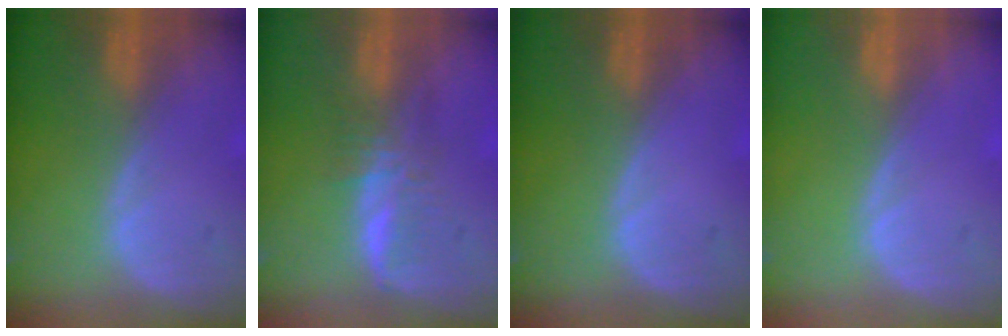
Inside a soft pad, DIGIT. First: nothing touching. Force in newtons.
{"total": 3.4, "press": 3.4, "slide": 0.6}
{"total": 0.0}
{"total": 0.0}